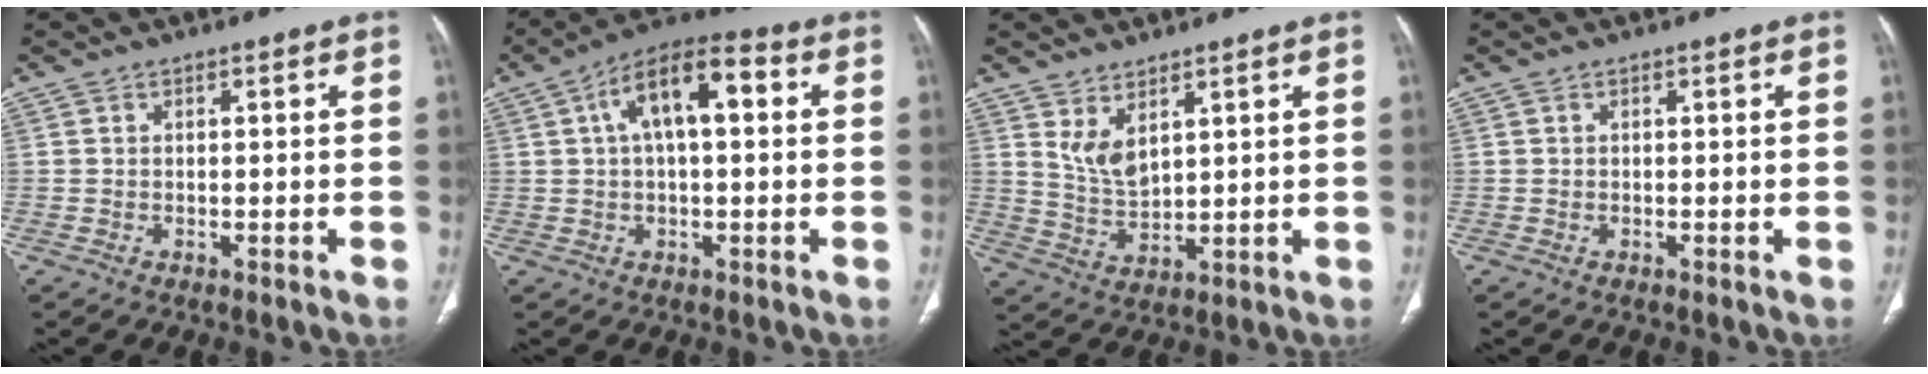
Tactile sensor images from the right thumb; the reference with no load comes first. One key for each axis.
{"total": 12.0, "fx": 2.8, "fy": 5.3, "fz": 10.4, "tx": -0.174, "ty": 0.032, "tz": 0.038}
{"total": 5.8, "fx": 3.2, "fy": 2.6, "fz": 4.1, "tx": -0.076, "ty": -0.031, "tz": 0.076}
{"total": 0.0}